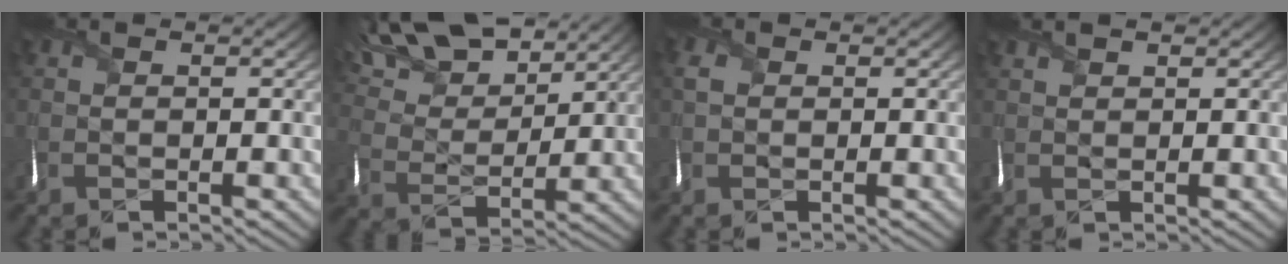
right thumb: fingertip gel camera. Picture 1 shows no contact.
{"total": 14.6, "force": [10.6, 6.0, 8.0], "torque": [-0.194, 0.028, 0.159]}
{"total": 1.6, "force": [0.5, 1.2, 0.9], "torque": [-0.026, 0.006, 0.008]}
{"total": 1.6, "force": [1.4, 0.4, 0.6], "torque": [-0.019, 0.009, 0.030]}